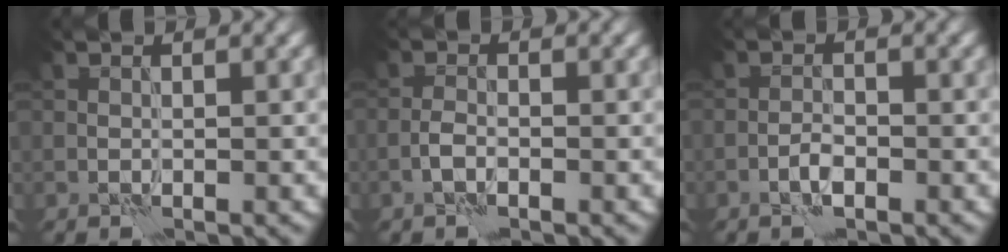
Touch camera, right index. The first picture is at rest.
{"total": 1.2, "force": [-0.7, 0.4, 0.9], "torque": [-0.021, 0.004, -0.018]}
{"total": 1.4, "force": [-0.8, 0.4, 1.0], "torque": [-0.021, 0.004, -0.019]}